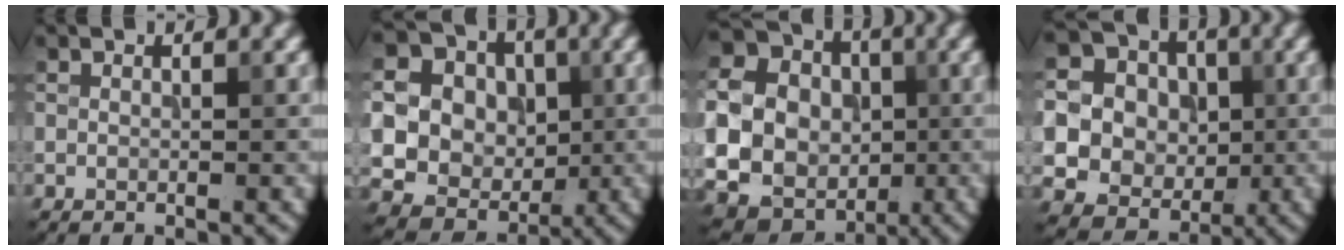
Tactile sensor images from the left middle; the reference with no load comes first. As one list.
[{"total": 16.4, "force": [1.5, 15.1, 6.3], "torque": [-0.163, 0.021, 0.010]}, {"total": 15.4, "force": [-0.8, 14.3, 5.8], "torque": [-0.168, 0.005, -0.034]}, {"total": 13.7, "force": [0.1, 12.9, 4.6], "torque": [-0.139, 0.026, -0.018]}]